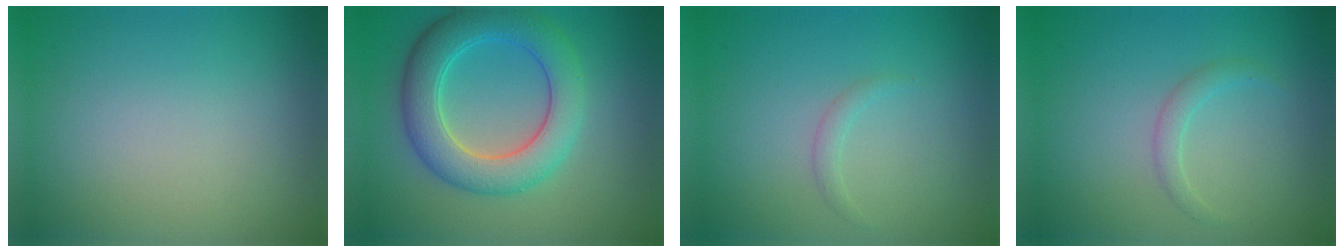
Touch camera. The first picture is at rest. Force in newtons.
{"total": 6.5, "press": 6.5, "slide": 0.3}
{"total": 0.9, "press": 0.9, "slide": 0.0}
{"total": 1.3, "press": 1.3, "slide": 0.2}